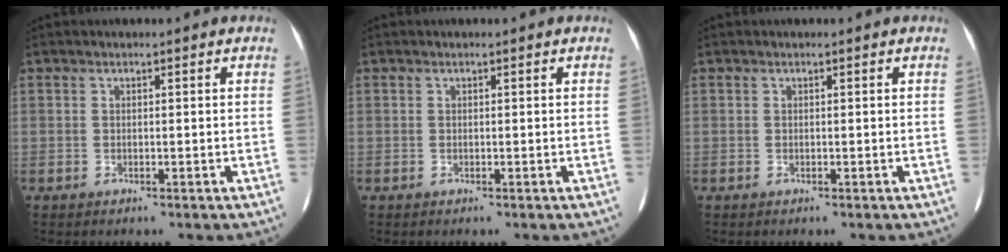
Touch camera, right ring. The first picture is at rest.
{"total": 0.0}
{"total": 0.0}